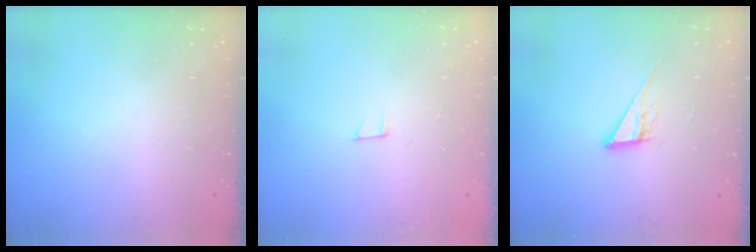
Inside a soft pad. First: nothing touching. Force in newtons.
{"total": 3.9, "press": 3.9, "slide": 0.2}
{"total": 6.6, "press": 6.6, "slide": 0.3}